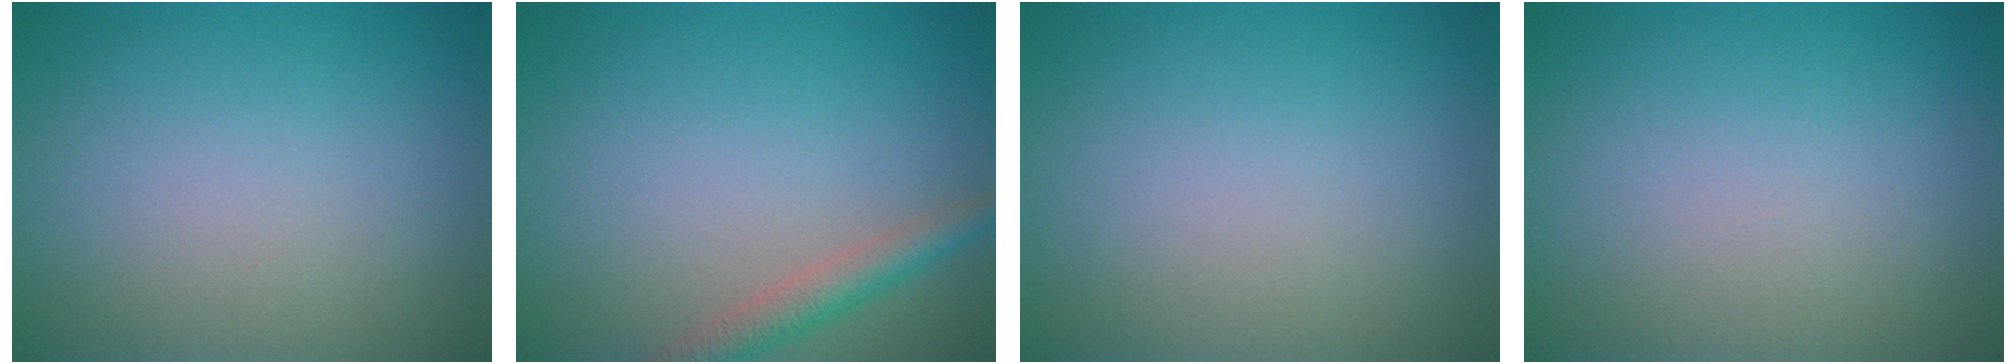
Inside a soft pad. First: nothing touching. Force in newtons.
{"total": 2.6, "press": 2.6, "slide": 0.1}
{"total": 0.0}
{"total": 0.0}